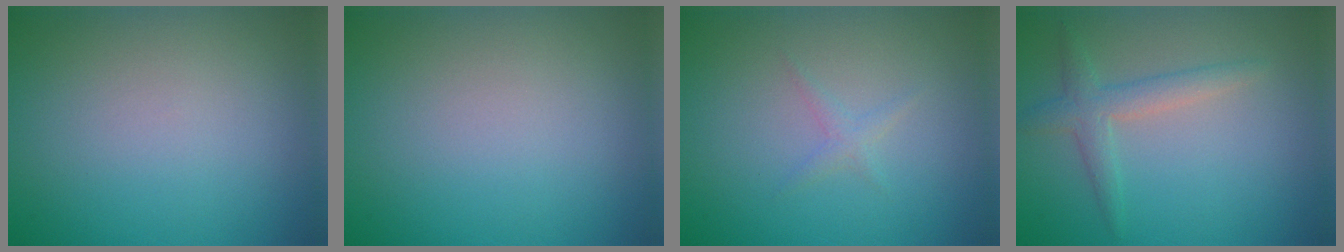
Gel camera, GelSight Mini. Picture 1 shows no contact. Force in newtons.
{"total": 0.0}
{"total": 0.9, "press": 0.9, "slide": 0.0}
{"total": 2.4, "press": 2.4, "slide": 0.1}